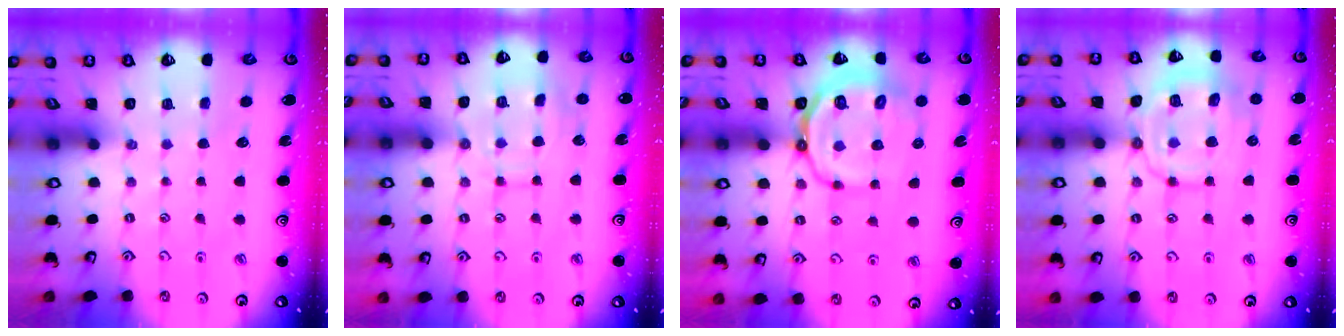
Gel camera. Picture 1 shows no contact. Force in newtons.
{"total": 11.6, "press": 11.6, "slide": 1.0}
{"total": 14.9, "press": 14.6, "slide": 2.8}
{"total": 13.7, "press": 13.7, "slide": 1.1}